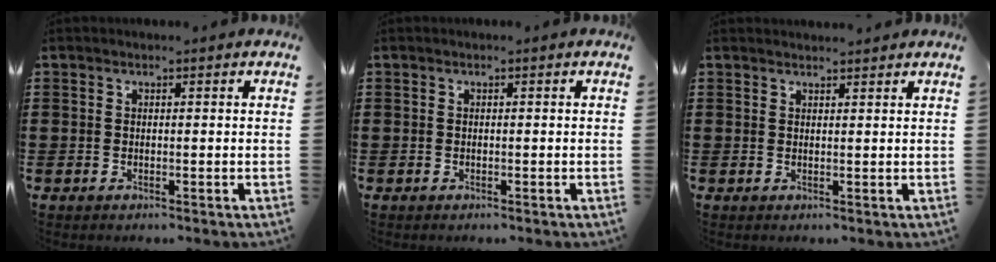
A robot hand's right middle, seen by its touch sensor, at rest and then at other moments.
{"total": 0.0}
{"total": 1.4, "force": [1.4, -0.2, 0.2], "torque": [-0.007, -0.004, 0.028]}